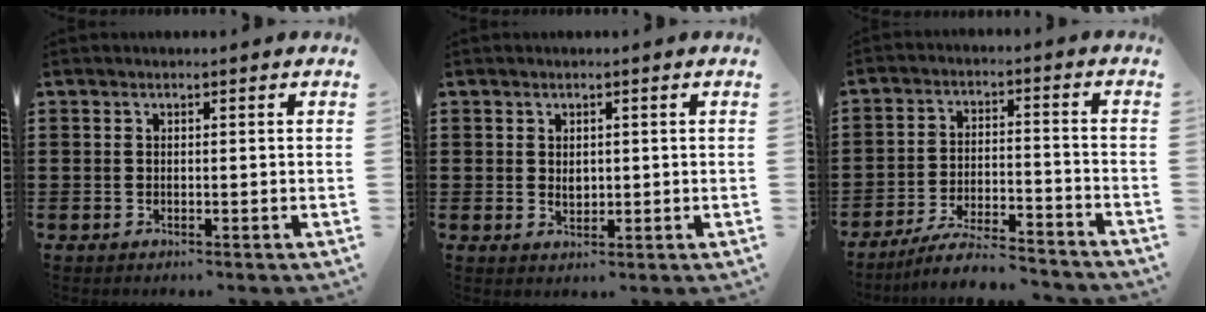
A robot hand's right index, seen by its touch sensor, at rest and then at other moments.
{"total": 1.4, "force": [0.3, 1.1, 0.9], "torque": [-0.018, 0.007, 0.004]}
{"total": 6.7, "force": [-6.2, 0.4, 2.5], "torque": [-0.049, 0.002, -0.119]}